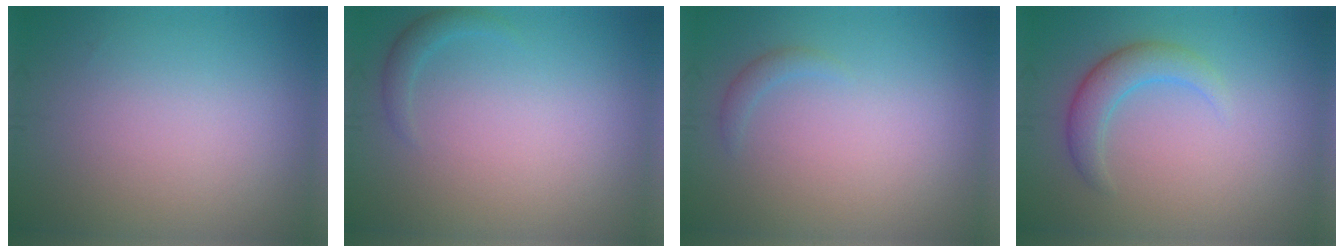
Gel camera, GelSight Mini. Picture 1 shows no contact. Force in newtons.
{"total": 1.2, "press": 1.2, "slide": 0.1}
{"total": 0.9, "press": 0.9, "slide": 0.0}
{"total": 2.9, "press": 2.9, "slide": 0.1}